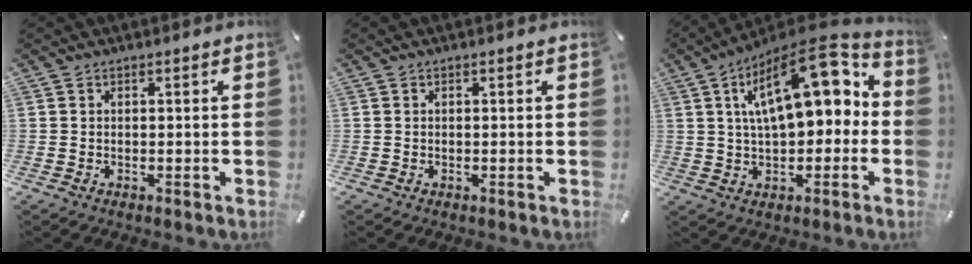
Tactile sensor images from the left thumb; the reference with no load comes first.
{"total": 0.0}
{"total": 17.8, "force": [6.4, 8.5, 14.3], "torque": [-0.214, -0.031, 0.109]}